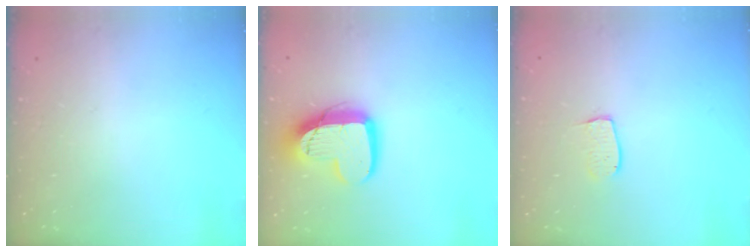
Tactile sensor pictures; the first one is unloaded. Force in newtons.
{"total": 14.0, "press": 13.9, "slide": 1.3}
{"total": 5.5, "press": 5.5, "slide": 0.4}